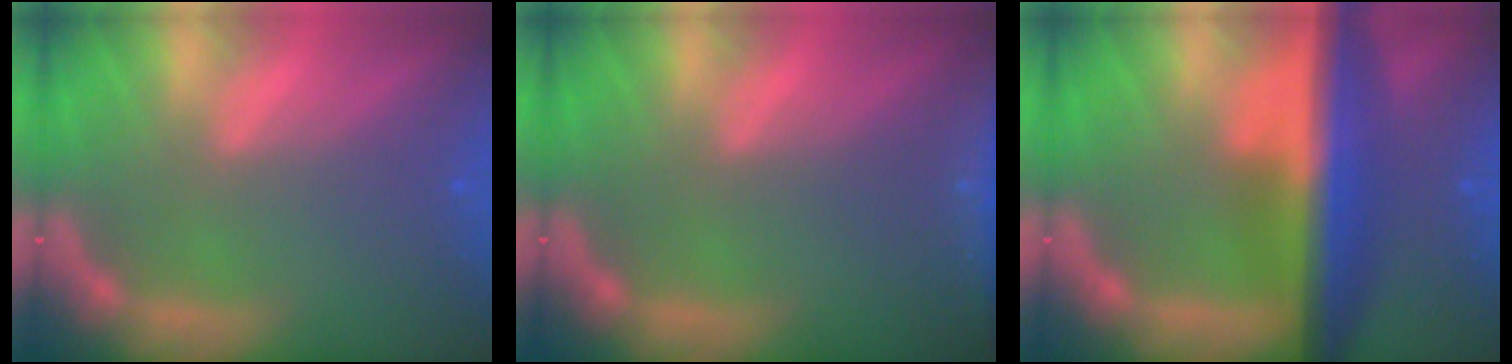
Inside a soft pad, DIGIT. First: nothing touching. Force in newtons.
{"total": 3.9}
{"total": 10.1}